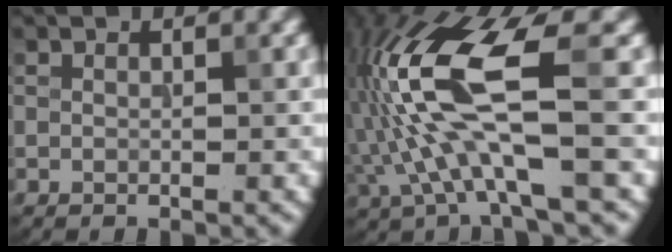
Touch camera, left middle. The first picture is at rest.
{"total": 9.6, "force": [-0.4, 2.6, 9.2], "torque": [-0.201, 0.015, -0.007]}